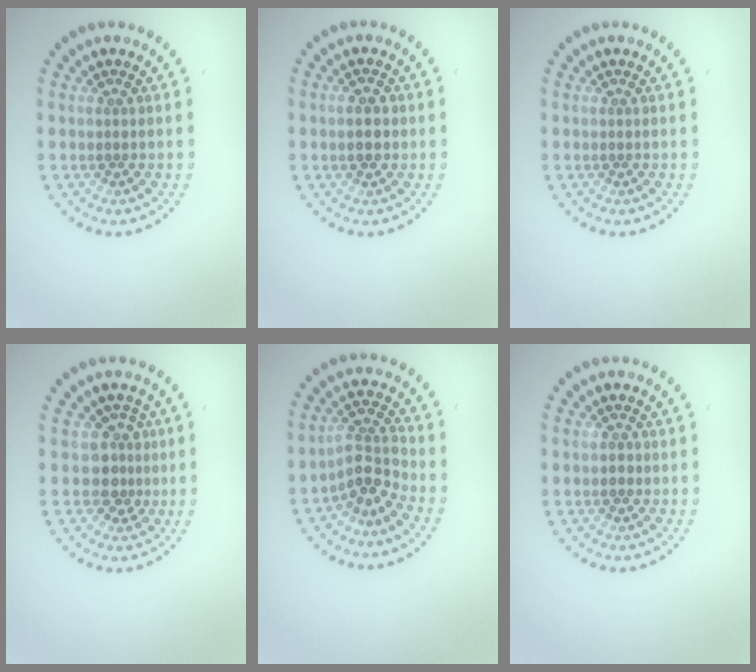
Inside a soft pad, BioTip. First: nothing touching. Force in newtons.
{"total": 2.2, "press": 2.2, "slide": 0.2}
{"total": 0.0}
{"total": 2.5, "press": 1.8, "slide": 1.7}
{"total": 3.0, "press": 2.4, "slide": 1.9}
{"total": 0.6, "press": 0.6, "slide": 0.2}